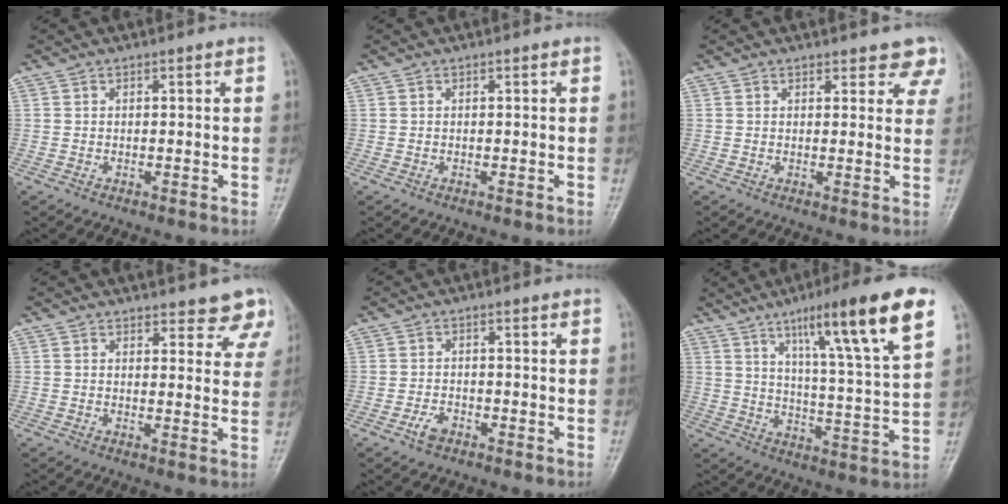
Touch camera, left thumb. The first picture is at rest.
{"total": 0.0}
{"total": 5.4, "force": [4.5, 2.4, 1.8], "torque": [0.018, -0.020, 0.038]}
{"total": 6.3, "force": [5.6, 2.5, 1.7], "torque": [0.022, -0.029, 0.048]}
{"total": 2.8, "force": [-1.7, 1.6, 1.6], "torque": [-0.030, 0.011, -0.030]}
{"total": 18.6, "force": [10.0, 1.8, 15.6], "torque": [-0.226, -0.038, 0.153]}